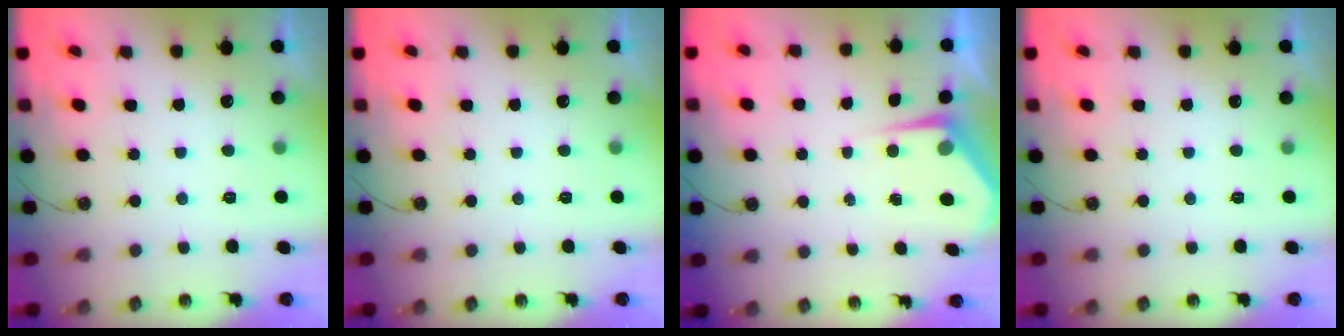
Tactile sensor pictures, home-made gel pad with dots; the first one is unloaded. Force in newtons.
{"total": 0.0}
{"total": 5.4, "press": 5.3, "slide": 0.6}
{"total": 0.0}